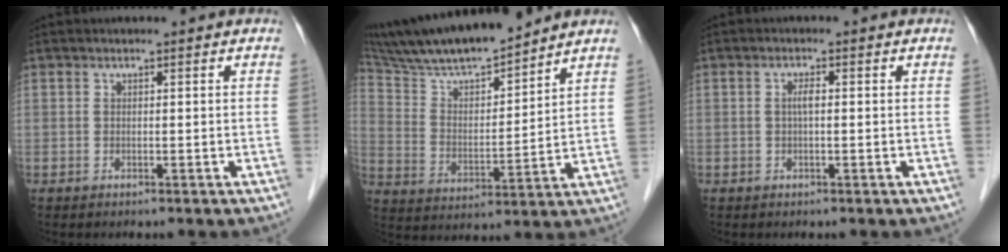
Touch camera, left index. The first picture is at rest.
{"total": 14.9, "force": [13.2, 1.5, 6.6], "torque": [-0.126, 0.006, 0.242]}
{"total": 1.5, "force": [-0.3, 0.2, 1.5], "torque": [-0.030, 0.000, -0.007]}